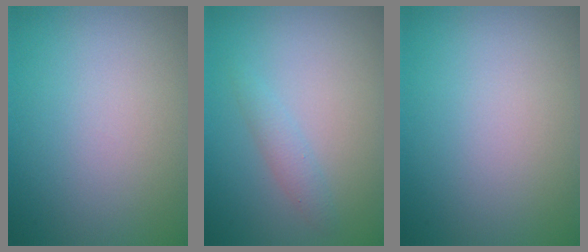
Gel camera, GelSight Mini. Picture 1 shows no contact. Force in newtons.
{"total": 1.4, "press": 1.4, "slide": 0.0}
{"total": 0.0}